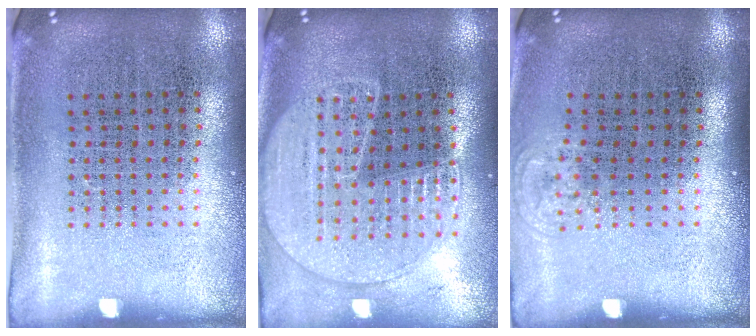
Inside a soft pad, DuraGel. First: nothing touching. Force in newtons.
{"total": 1.7, "press": 1.6, "slide": 0.6}
{"total": 0.6, "press": 0.4, "slide": 0.3}